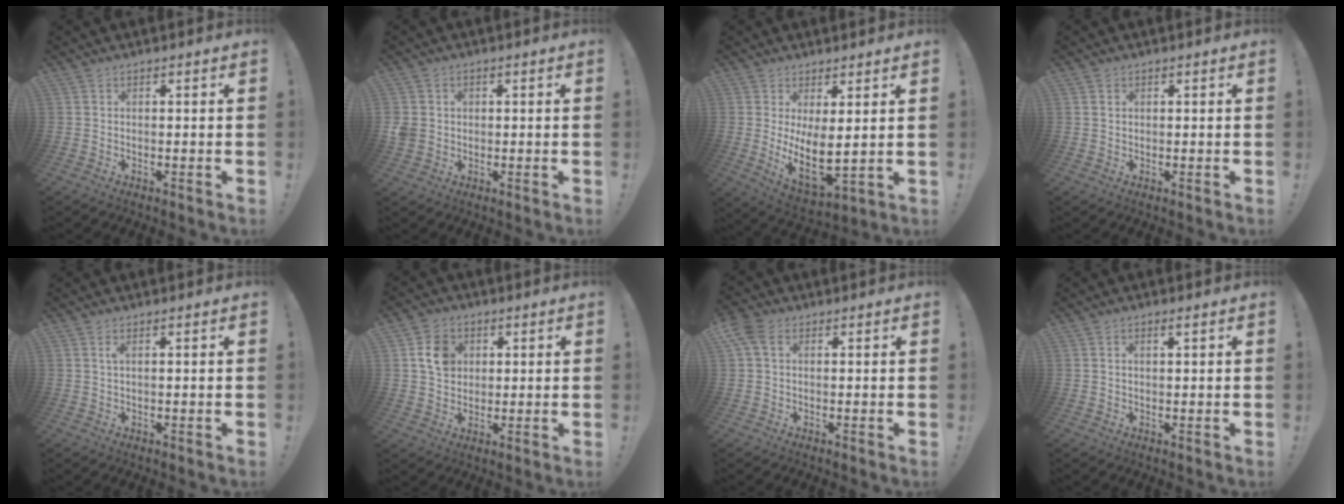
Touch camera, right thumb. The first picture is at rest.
{"total": 3.6, "force": [0.3, 3.3, 1.4], "torque": [-0.034, 0.003, 0.008]}
{"total": 9.6, "force": [2.2, 3.9, 8.5], "torque": [-0.129, -0.049, 0.045]}
{"total": 1.1, "force": [0.5, 0.8, 0.4], "torque": [-0.004, 0.001, 0.009]}
{"total": 1.5, "force": [0.5, 0.0, 1.4], "torque": [-0.027, 0.001, 0.007]}
{"total": 8.1, "force": [2.6, 6.7, 3.6], "torque": [-0.040, -0.002, 0.048]}
{"total": 4.6, "force": [1.6, 3.2, 3.0], "torque": [-0.073, 0.005, 0.033]}
{"total": 1.5, "force": [0.6, 0.4, 1.3], "torque": [-0.024, 0.002, 0.009]}